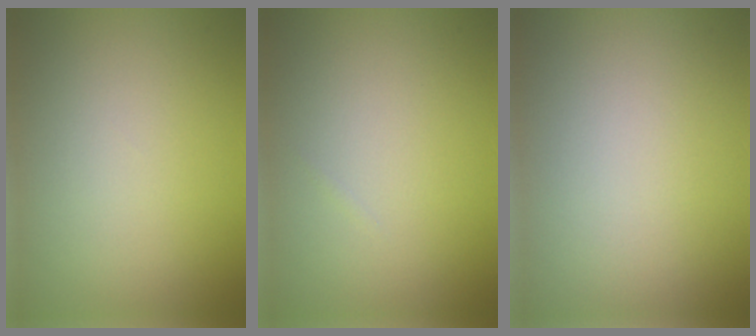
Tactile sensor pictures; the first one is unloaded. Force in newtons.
{"total": 0.0}
{"total": 0.0}